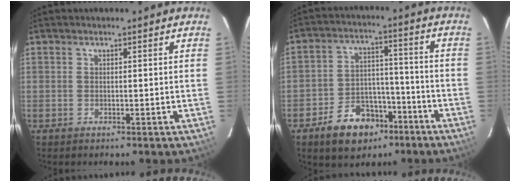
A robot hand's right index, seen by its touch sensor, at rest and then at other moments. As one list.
[{"total": 11.6, "force": [-7.2, 7.7, 5.0], "torque": [-0.106, 0.030, -0.099]}]